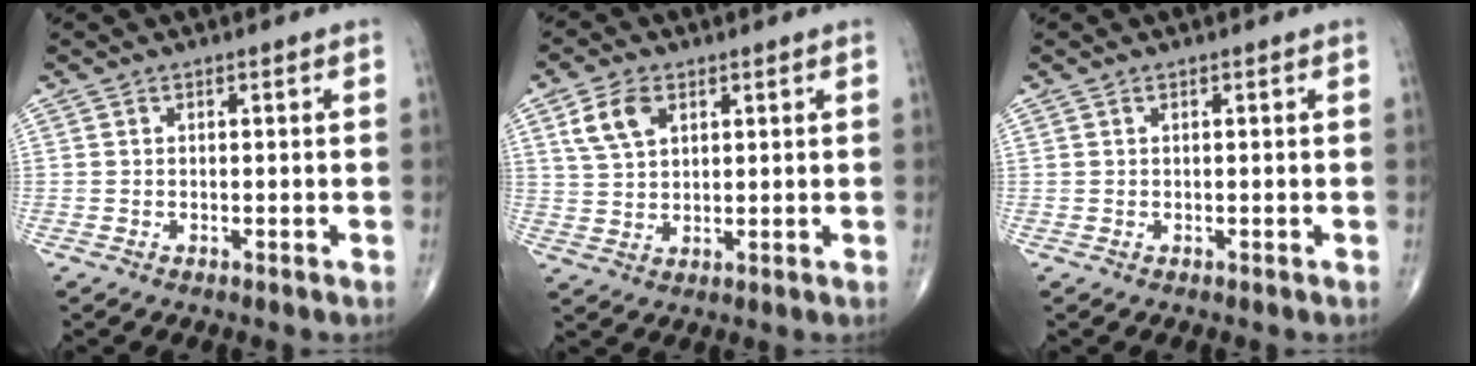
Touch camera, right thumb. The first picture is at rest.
{"total": 6.6, "force": [2.9, 4.1, 4.3], "torque": [-0.076, -0.005, 0.060]}
{"total": 0.0}